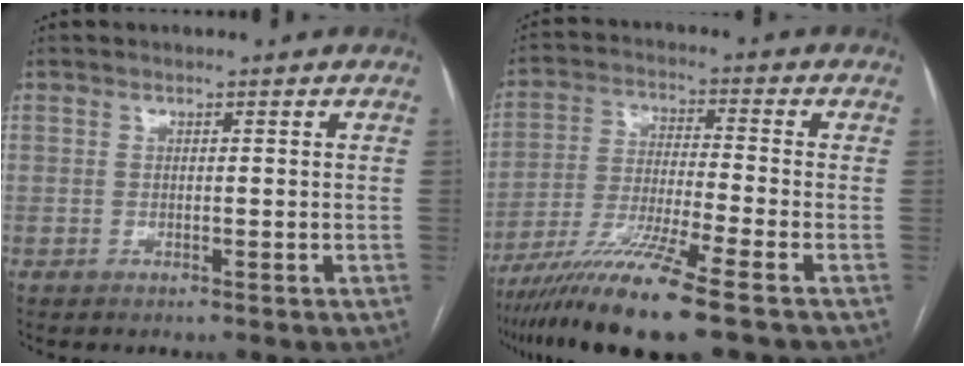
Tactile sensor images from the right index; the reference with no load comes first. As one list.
[{"total": 12.8, "force": [-8.9, -1.0, 9.0], "torque": [-0.172, -0.036, -0.162]}]